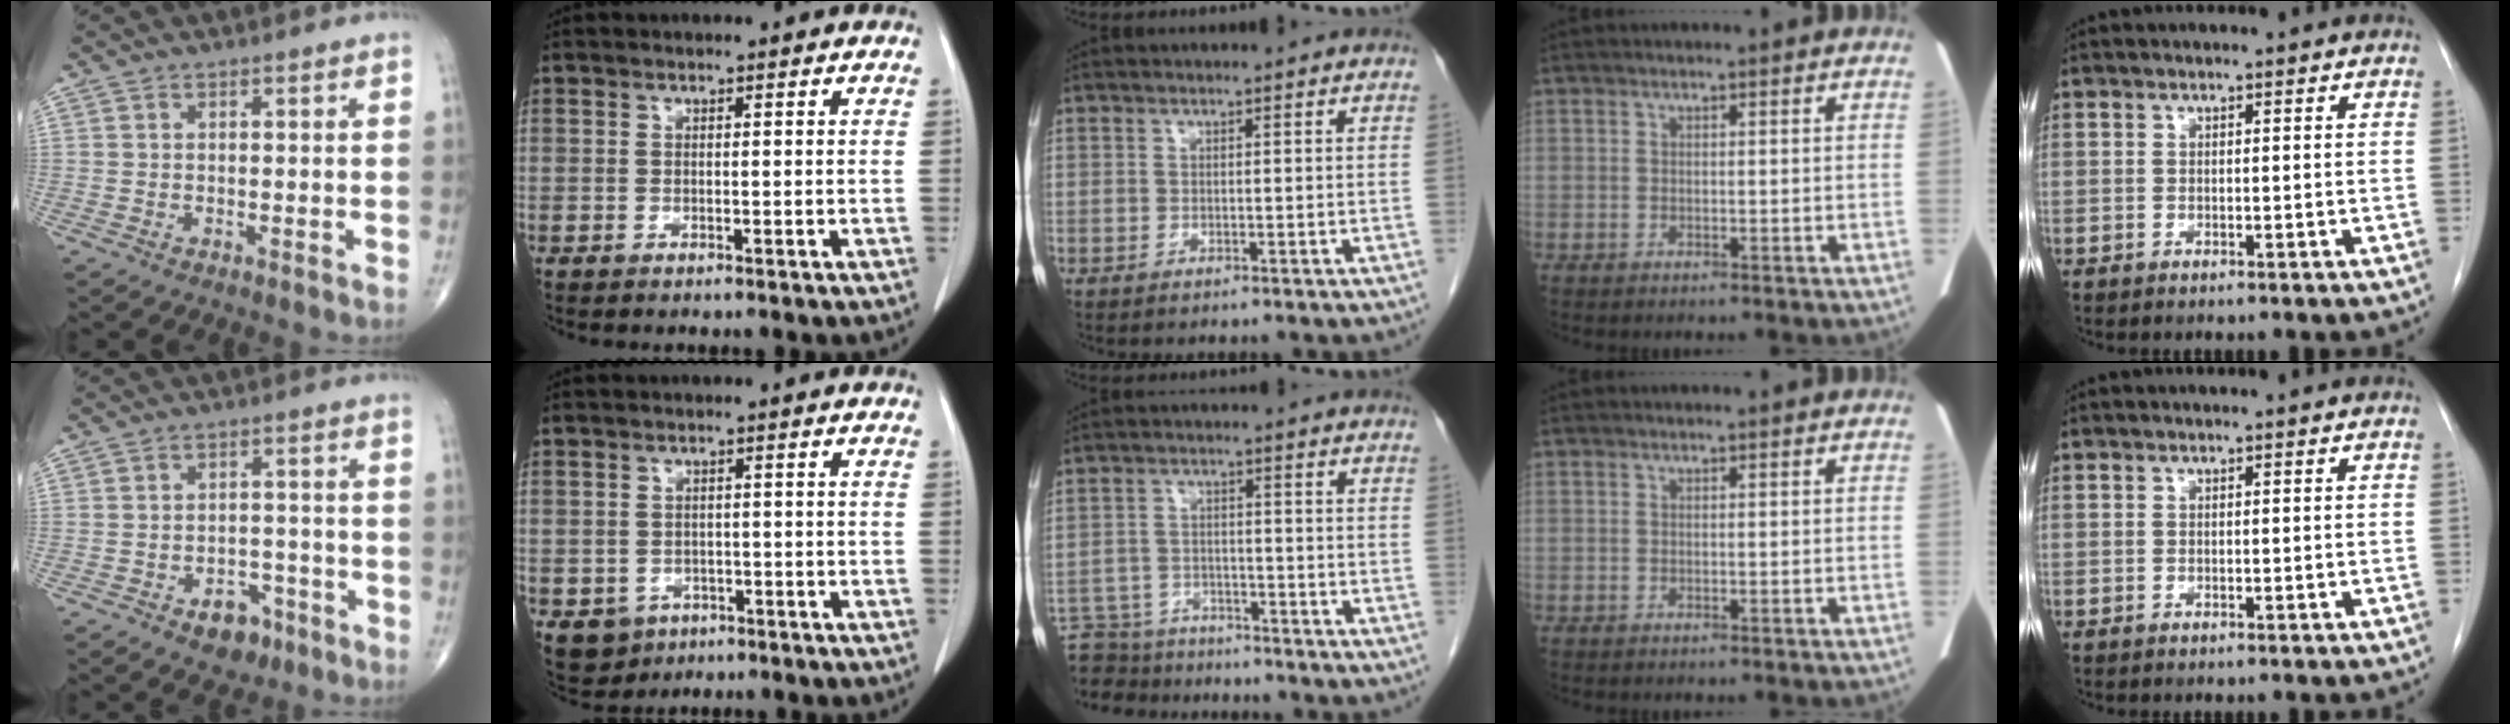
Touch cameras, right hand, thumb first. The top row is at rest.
{"thumb": {"total": 6.2, "force": [-3.5, 4.1, 3.1], "torque": [-0.016, 0.029, -0.047]}, "index": {"total": 4.9, "force": [-2.4, 4.0, 1.2], "torque": [-0.016, 0.003, -0.029]}, "middle": {"total": 10.9, "force": [-9.9, 4.0, 1.8], "torque": [-0.040, 0.009, -0.151]}}